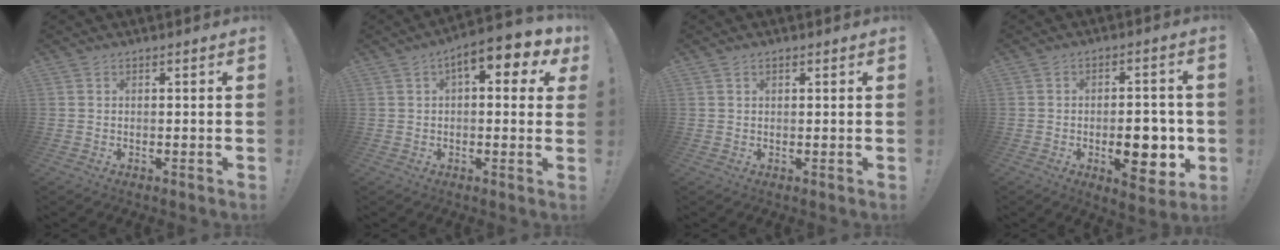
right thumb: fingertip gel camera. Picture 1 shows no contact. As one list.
[{"total": 9.3, "force": [3.9, 3.6, 7.6], "torque": [-0.098, -0.016, 0.061]}, {"total": 0.8, "force": [0.6, 0.4, 0.2], "torque": [0.003, -0.003, 0.010]}, {"total": 13.1, "force": [-3.3, 6.4, 10.9], "torque": [-0.138, 0.010, -0.044]}]